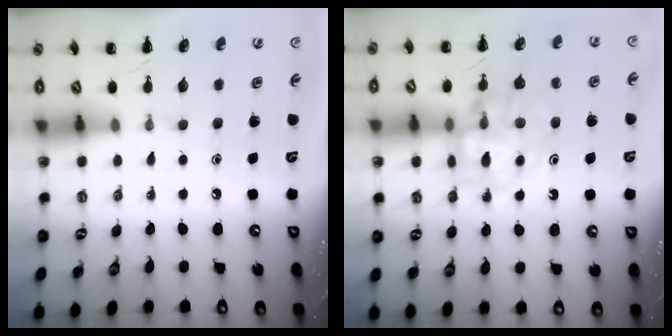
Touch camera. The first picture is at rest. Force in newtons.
{"total": 13.9, "press": 13.7, "slide": 2.5}